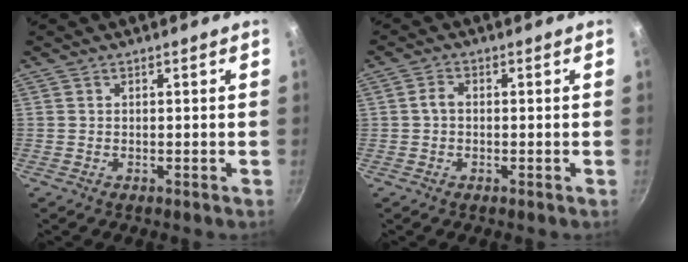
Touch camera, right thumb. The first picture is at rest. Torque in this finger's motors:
{"motor_torque": [-0.93, -0.05, 0.36, -0.02, 0.00]}